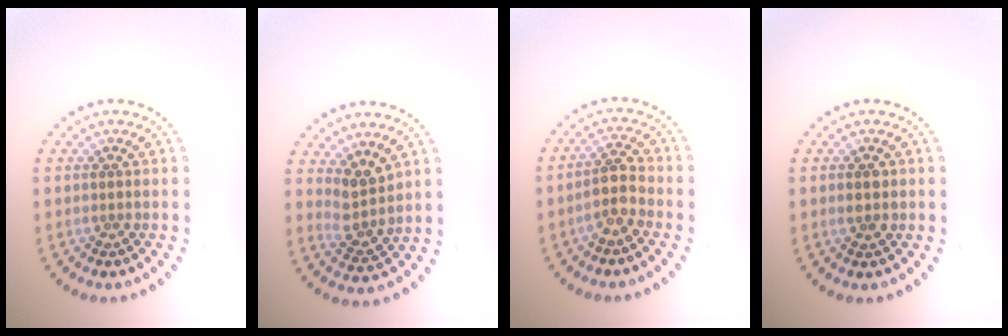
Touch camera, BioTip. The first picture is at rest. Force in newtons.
{"total": 2.7, "press": 2.1, "slide": 1.7}
{"total": 2.7, "press": 2.3, "slide": 1.3}
{"total": 1.4, "press": 1.4, "slide": 0.1}